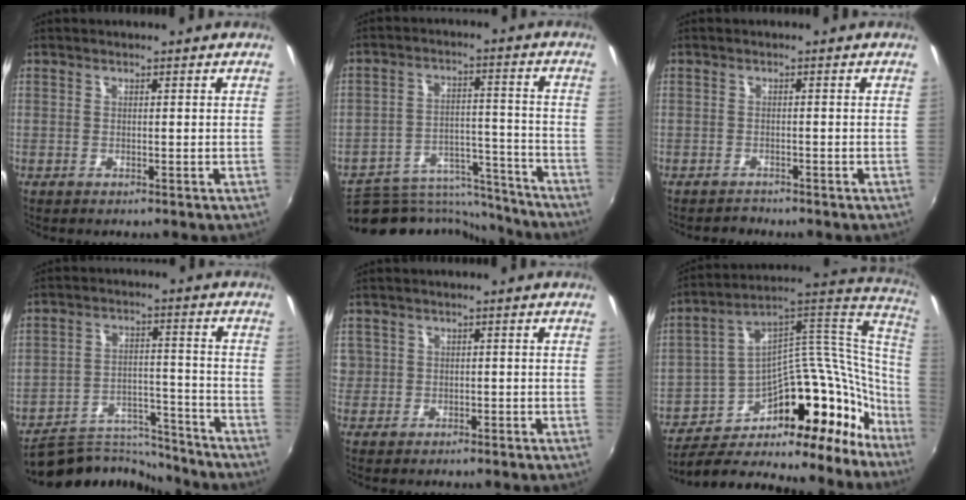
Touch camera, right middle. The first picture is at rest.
{"total": 14.8, "force": [-14.3, 3.7, 0.6], "torque": [-0.009, 0.044, -0.213]}
{"total": 1.5, "force": [-1.4, 0.3, -0.2], "torque": [0.000, -0.001, -0.024]}
{"total": 9.5, "force": [-9.1, 2.5, 0.2], "torque": [-0.008, 0.024, -0.149]}
{"total": 3.6, "force": [-0.5, 3.5, 0.6], "torque": [-0.015, 0.008, -0.004]}
{"total": 29.0, "force": [-17.6, 16.4, 16.2], "torque": [-0.230, 0.064, -0.242]}